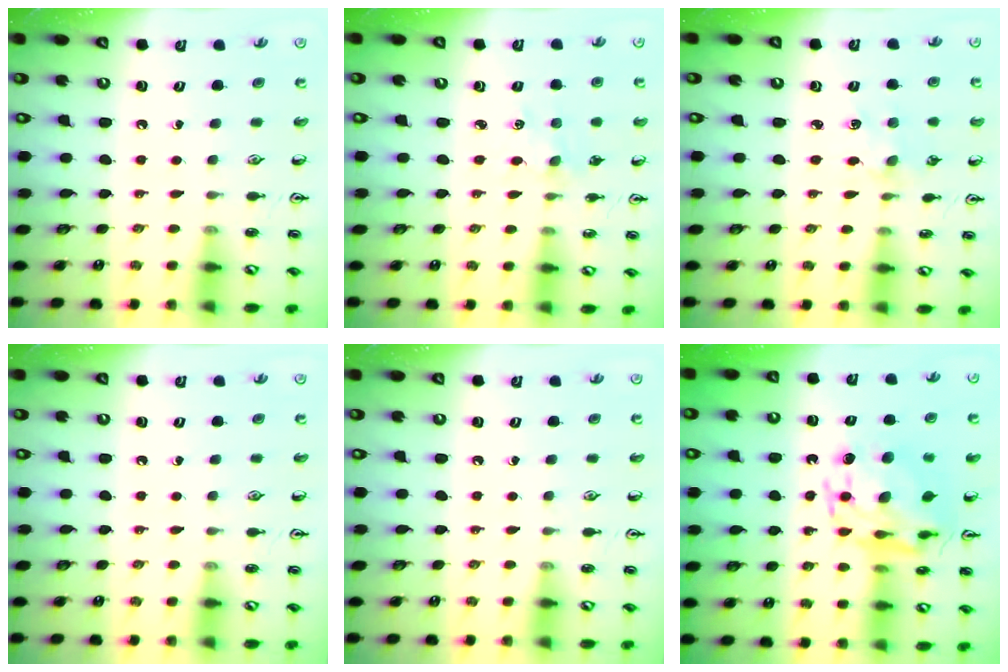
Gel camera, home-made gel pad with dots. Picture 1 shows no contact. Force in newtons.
{"total": 1.4, "press": 1.3, "slide": 0.3}
{"total": 2.8, "press": 2.7, "slide": 0.4}
{"total": 0.0}
{"total": 0.0}
{"total": 13.7, "press": 13.6, "slide": 1.8}